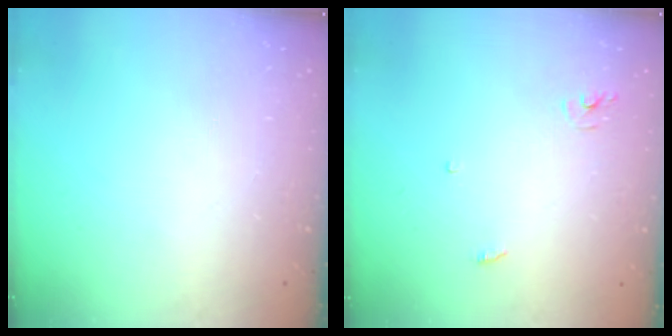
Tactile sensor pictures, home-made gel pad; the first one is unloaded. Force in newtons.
{"total": 2.9, "press": 2.9, "slide": 0.2}